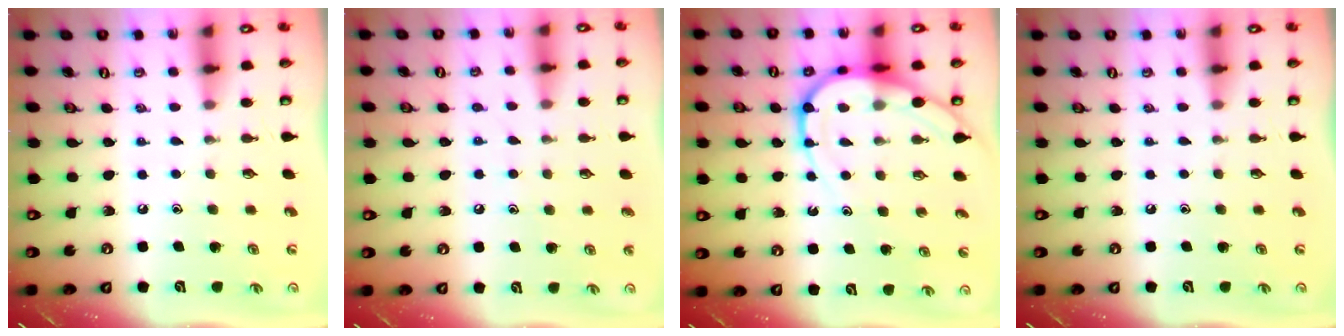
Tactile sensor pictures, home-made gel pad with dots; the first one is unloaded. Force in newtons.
{"total": 5.3, "press": 5.2, "slide": 0.6}
{"total": 10.8, "press": 10.8, "slide": 1.0}
{"total": 0.0}